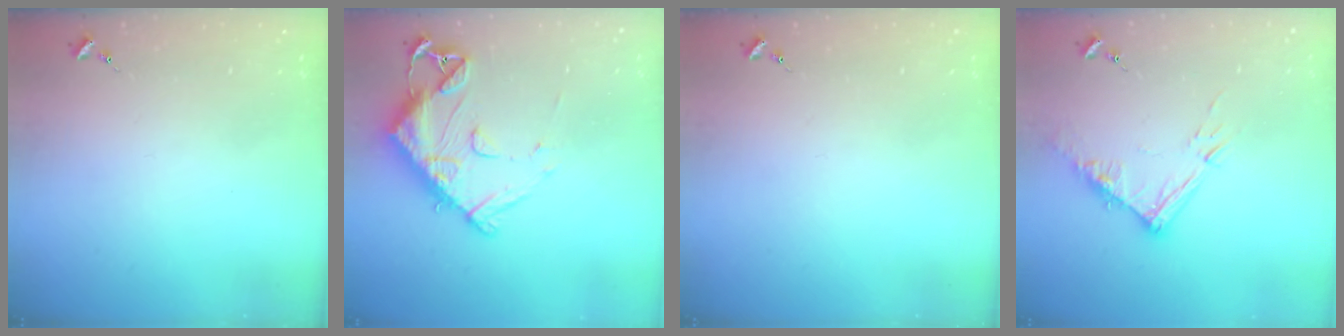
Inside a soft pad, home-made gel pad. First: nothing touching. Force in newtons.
{"total": 15.0, "press": 14.9, "slide": 1.6}
{"total": 0.0}
{"total": 12.1, "press": 12.1, "slide": 1.2}